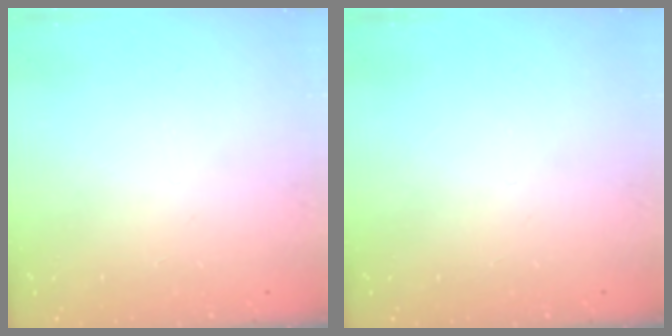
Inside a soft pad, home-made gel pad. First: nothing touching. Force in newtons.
{"total": 0.0}